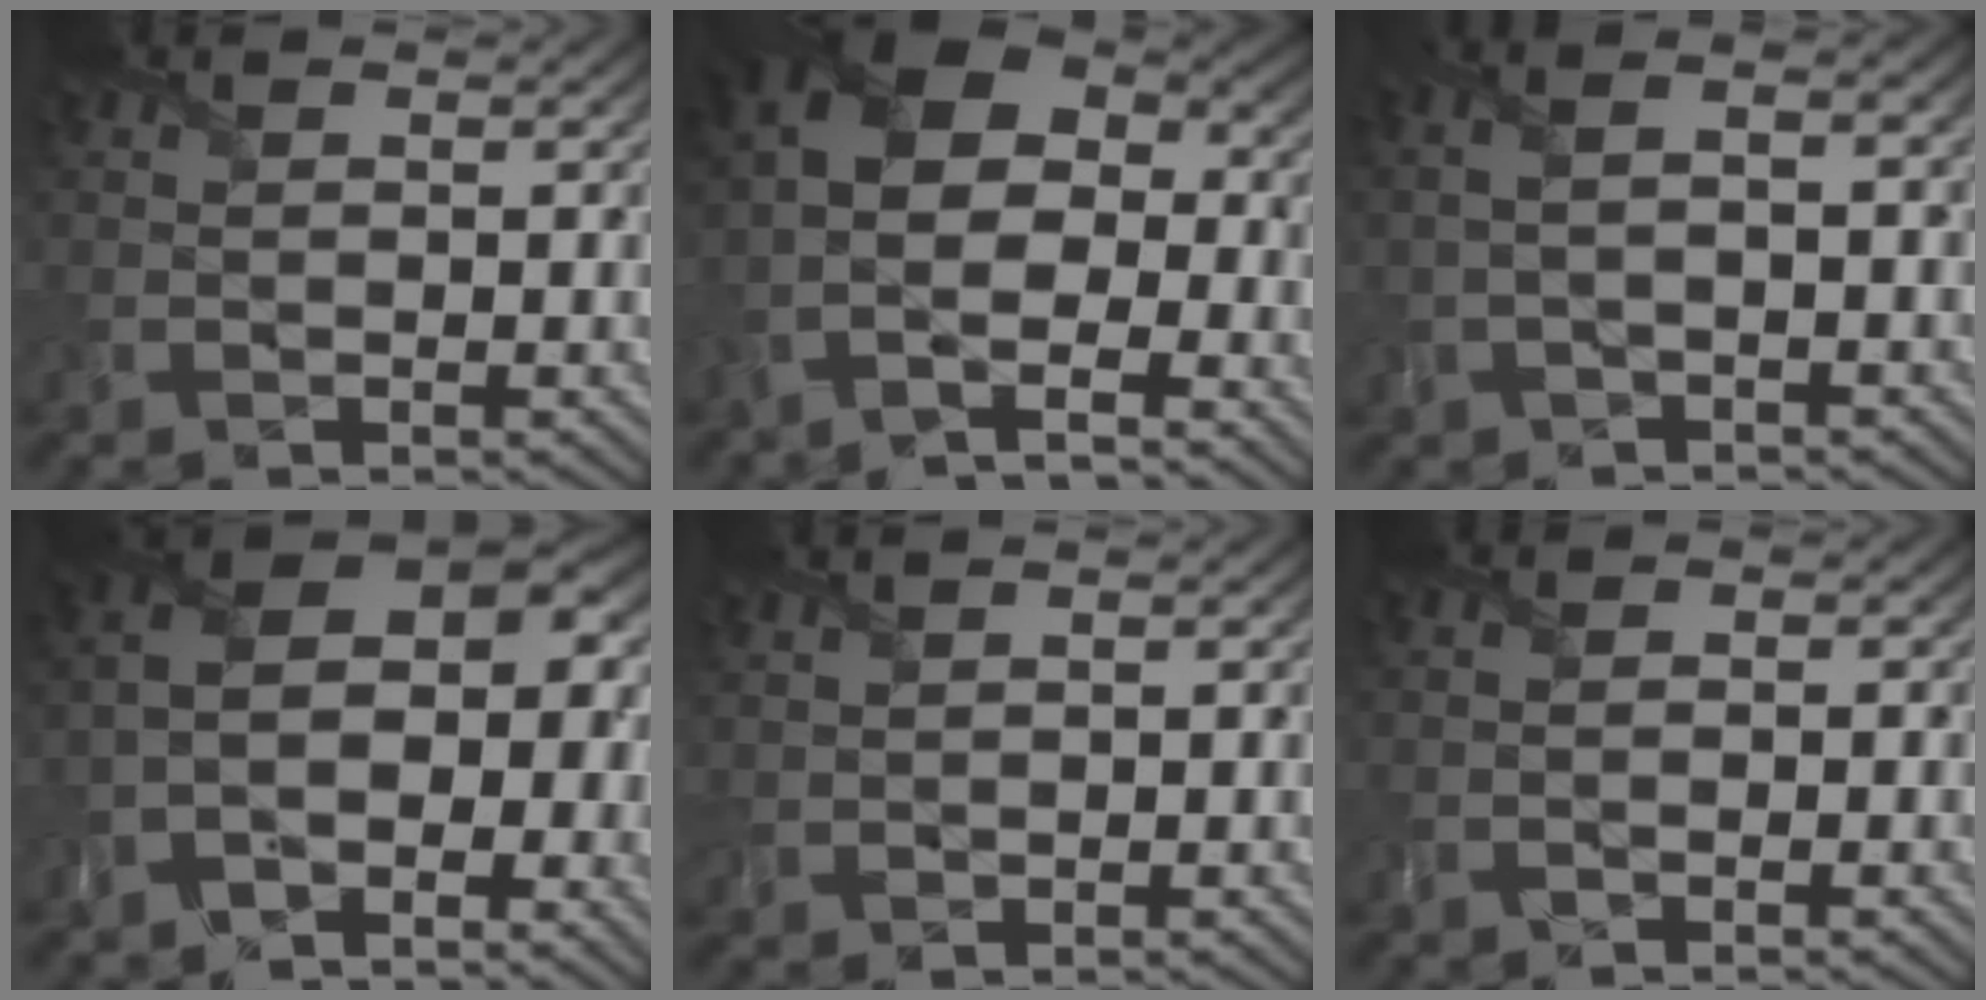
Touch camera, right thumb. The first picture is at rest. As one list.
[{"total": 12.2, "force": [-4.3, 5.9, 9.8], "torque": [-0.209, -0.001, -0.064]}, {"total": 4.1, "force": [-0.7, 1.2, 3.9], "torque": [-0.095, 0.003, -0.011]}, {"total": 9.9, "force": [-4.9, 5.1, 6.9], "torque": [-0.120, -0.001, -0.106]}, {"total": 0.7, "force": [0.6, 0.3, 0.3], "torque": [-0.011, 0.002, 0.017]}, {"total": 1.4, "force": [-0.9, 0.8, 0.7], "torque": [-0.003, 0.006, -0.017]}]